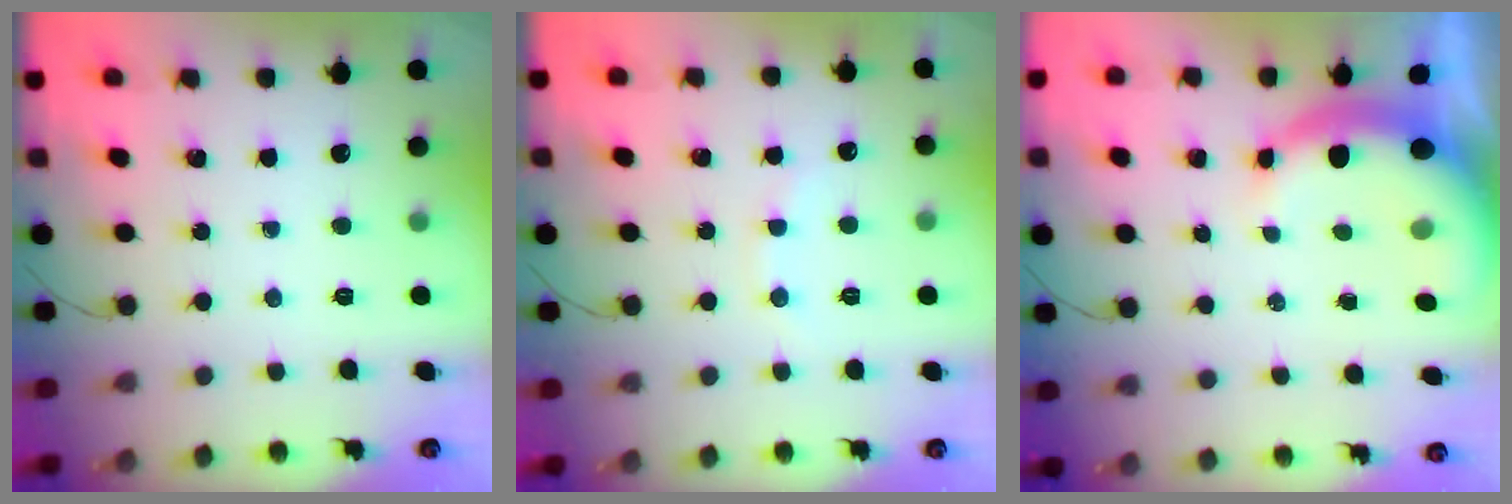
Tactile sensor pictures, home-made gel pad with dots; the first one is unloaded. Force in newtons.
{"total": 6.0, "press": 5.8, "slide": 1.6}
{"total": 8.3, "press": 8.1, "slide": 1.5}